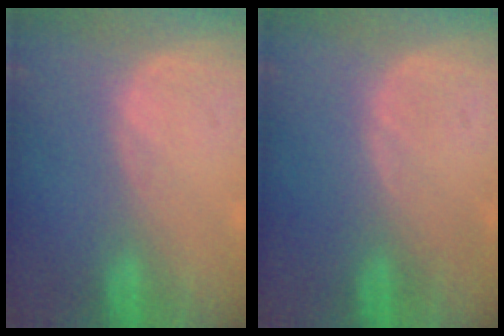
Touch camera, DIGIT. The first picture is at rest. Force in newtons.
{"total": 0.0}